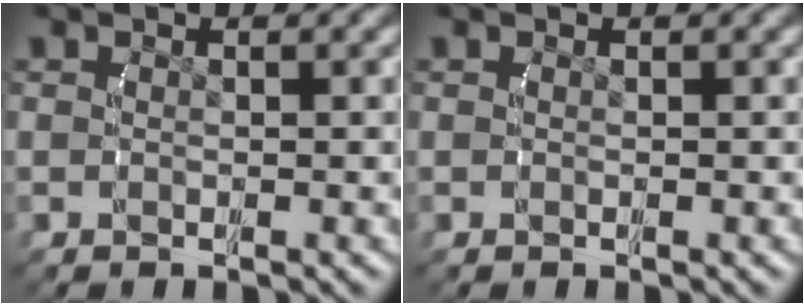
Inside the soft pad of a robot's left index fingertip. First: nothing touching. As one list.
[{"total": 0.0}]